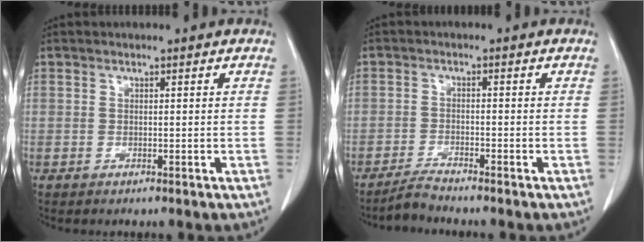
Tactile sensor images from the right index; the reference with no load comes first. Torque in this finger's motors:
{"motor_torque": [-0.02, -0.07, 0.03, 0.02]}